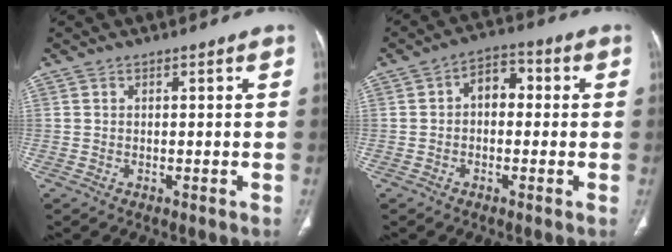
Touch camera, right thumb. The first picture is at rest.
{"total": 5.9, "force": [0.2, 4.0, 4.3], "torque": [-0.046, 0.022, -0.009]}